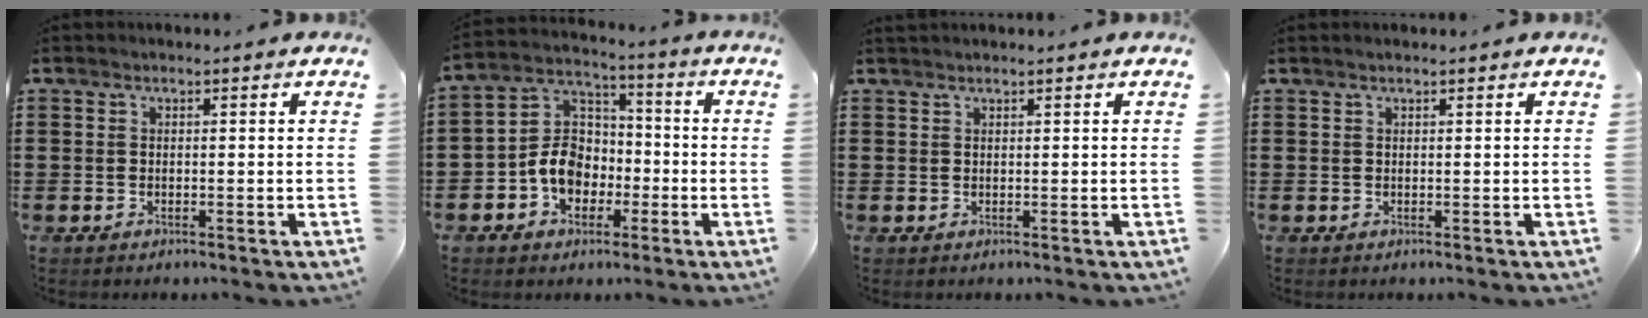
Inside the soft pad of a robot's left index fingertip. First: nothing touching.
{"total": 8.2, "force": [-2.9, 6.5, 4.1], "torque": [-0.116, 0.012, -0.063]}
{"total": 0.7, "force": [0.6, 0.0, 0.3], "torque": [-0.007, 0.000, 0.013]}
{"total": 0.5, "force": [0.4, -0.1, 0.3], "torque": [-0.005, 0.000, 0.008]}